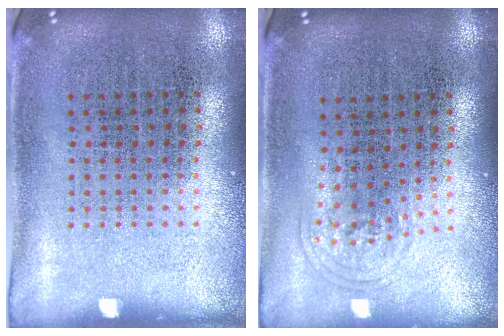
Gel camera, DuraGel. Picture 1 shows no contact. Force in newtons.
{"total": 0.9, "press": 0.6, "slide": 0.7}